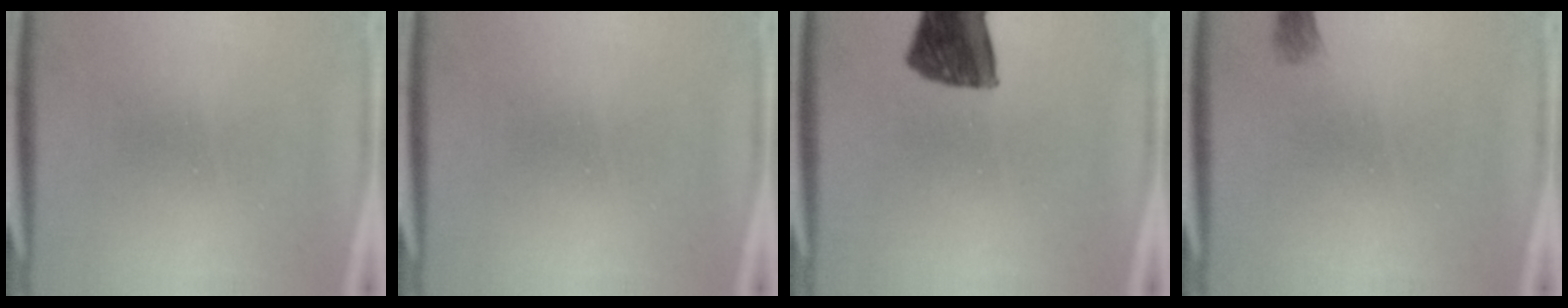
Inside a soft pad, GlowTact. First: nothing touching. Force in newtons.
{"total": 0.0}
{"total": 10.5}
{"total": 1.1}